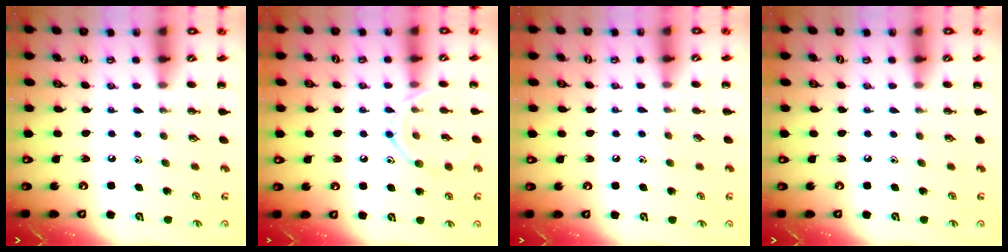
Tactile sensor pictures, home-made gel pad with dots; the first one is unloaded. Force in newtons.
{"total": 10.9, "press": 10.9, "slide": 0.8}
{"total": 2.9, "press": 2.7, "slide": 0.9}
{"total": 0.0}